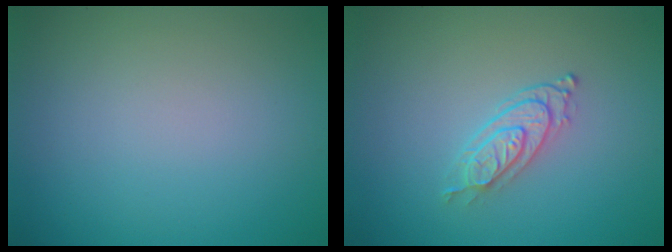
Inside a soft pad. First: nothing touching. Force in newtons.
{"total": 2.5, "press": 2.0, "slide": 1.5}